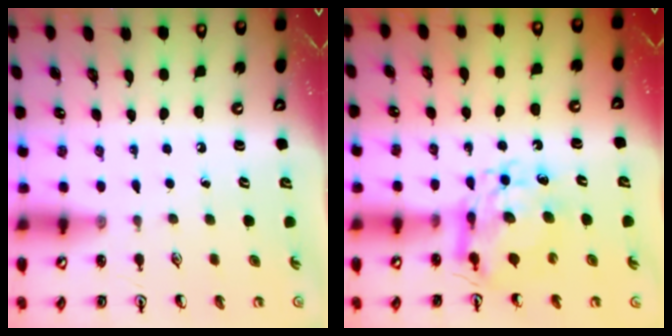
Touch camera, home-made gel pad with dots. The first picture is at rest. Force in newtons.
{"total": 10.0, "press": 9.9, "slide": 0.9}